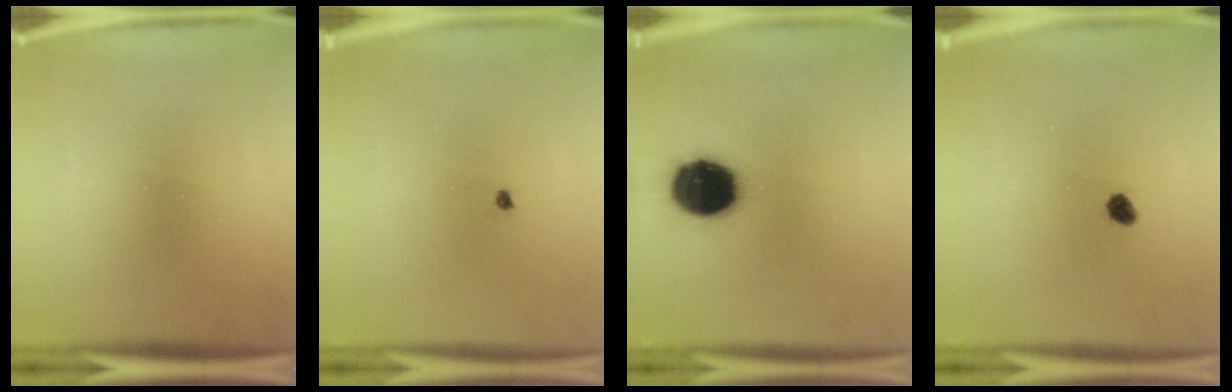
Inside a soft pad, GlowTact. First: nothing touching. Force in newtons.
{"total": 0.5}
{"total": 17.0}
{"total": 2.0}